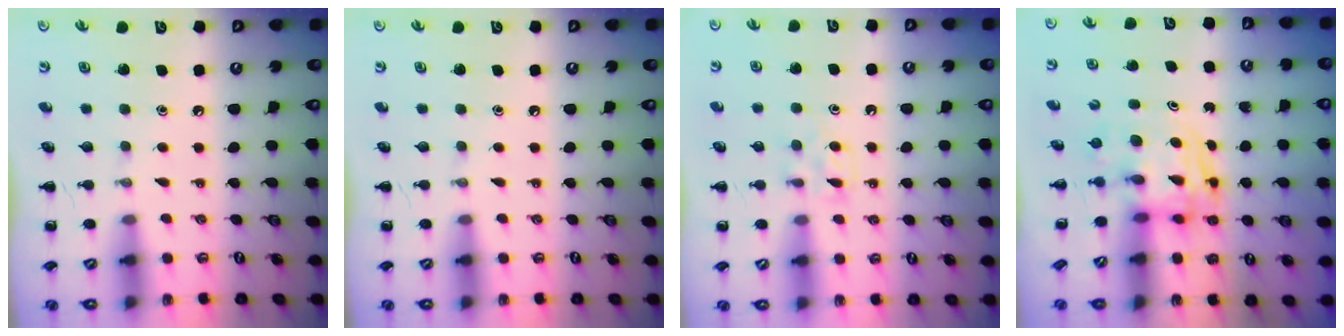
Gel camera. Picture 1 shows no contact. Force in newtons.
{"total": 0.0}
{"total": 4.7, "press": 4.4, "slide": 1.5}
{"total": 2.7, "press": 2.7, "slide": 0.2}